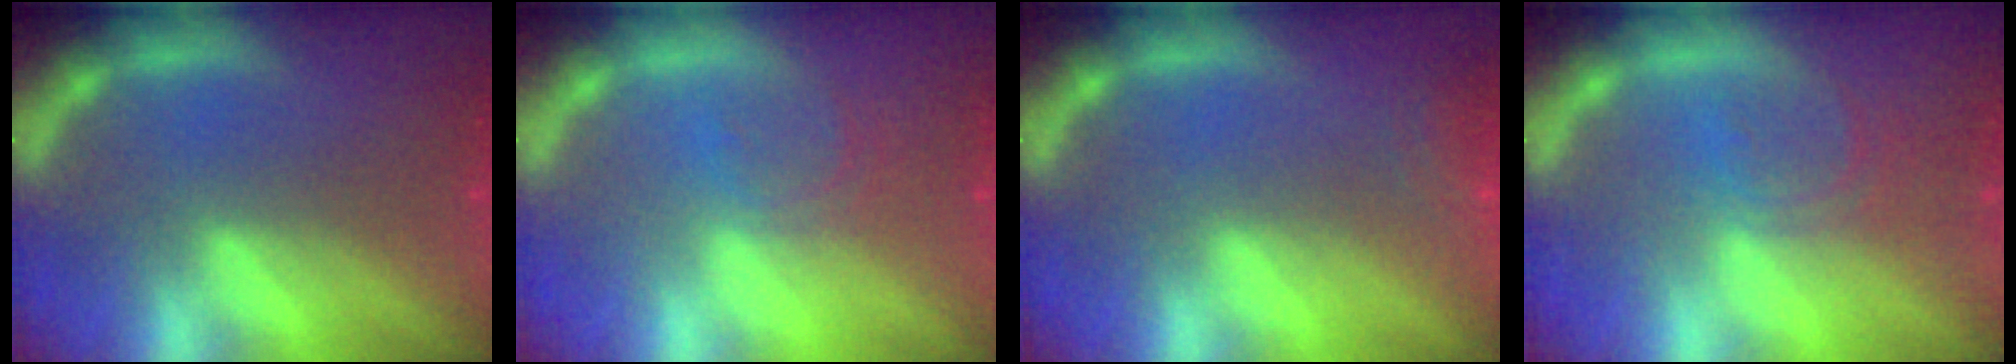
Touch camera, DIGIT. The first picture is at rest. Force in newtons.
{"total": 2.4}
{"total": 2.5}
{"total": 3.0}